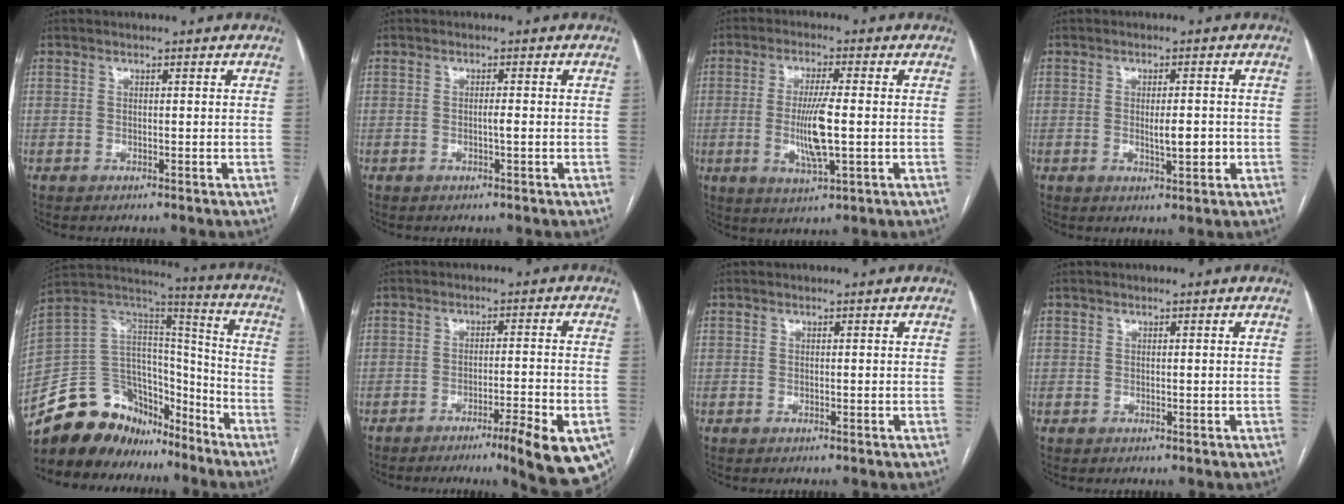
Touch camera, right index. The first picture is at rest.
{"total": 1.0, "force": [-0.2, -0.1, 0.9], "torque": [-0.017, 0.000, -0.004]}
{"total": 7.9, "force": [-0.9, 0.7, 7.9], "torque": [-0.154, -0.012, -0.017]}
{"total": 3.6, "force": [-0.5, 0.9, 3.4], "torque": [-0.058, -0.003, -0.003]}
{"total": 18.0, "force": [-14.6, 9.4, 4.5], "torque": [-0.076, 0.090, -0.243]}
{"total": 12.6, "force": [-7.9, 0.9, 9.8], "torque": [-0.068, 0.002, -0.111]}
{"total": 0.0}
{"total": 0.0}